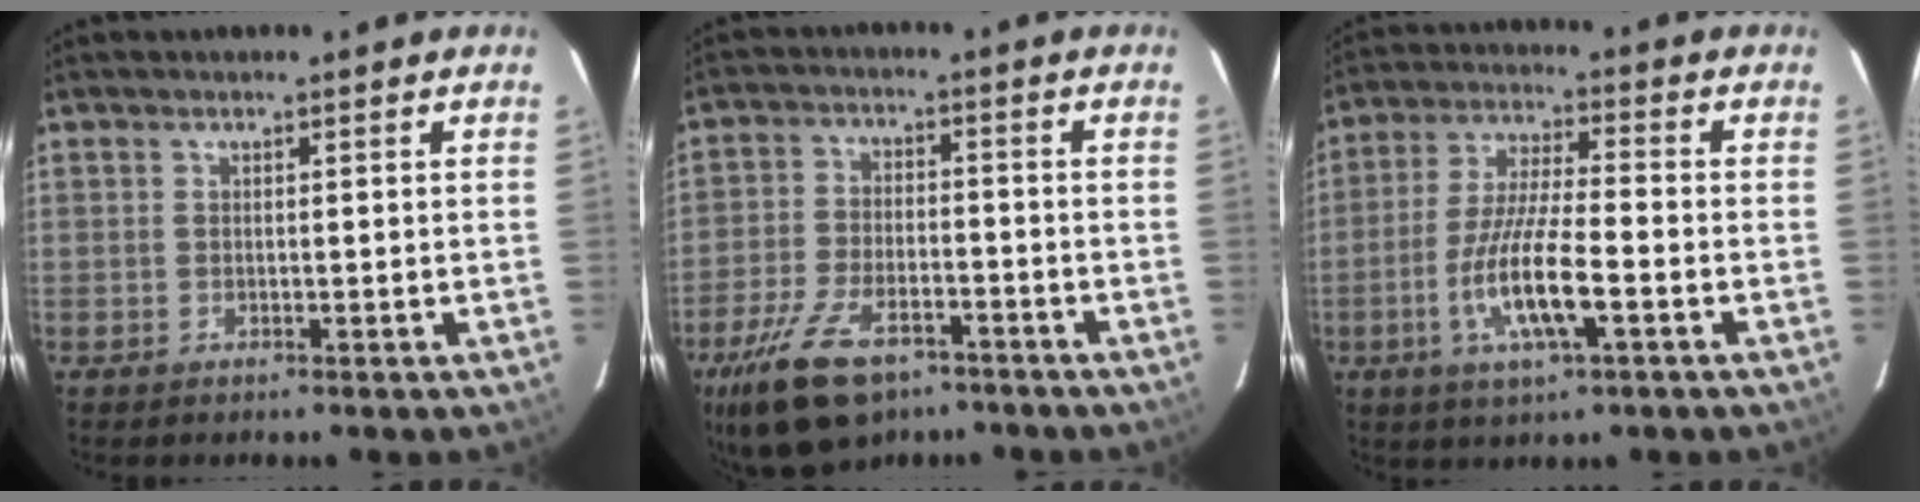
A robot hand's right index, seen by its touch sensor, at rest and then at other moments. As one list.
[{"total": 14.7, "force": [-9.7, 7.1, 8.6], "torque": [-0.195, -0.022, -0.172]}, {"total": 12.1, "force": [-4.4, 2.2, 11.0], "torque": [-0.223, -0.011, -0.081]}]